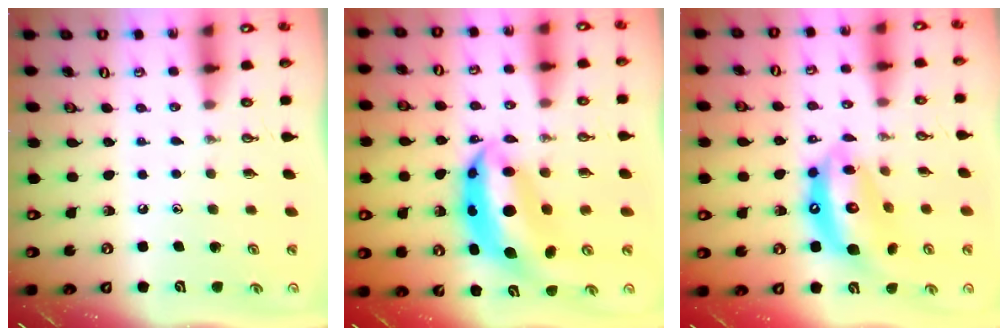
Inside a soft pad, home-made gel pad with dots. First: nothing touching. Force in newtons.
{"total": 10.4, "press": 10.4, "slide": 1.0}
{"total": 15.1, "press": 15.0, "slide": 1.7}